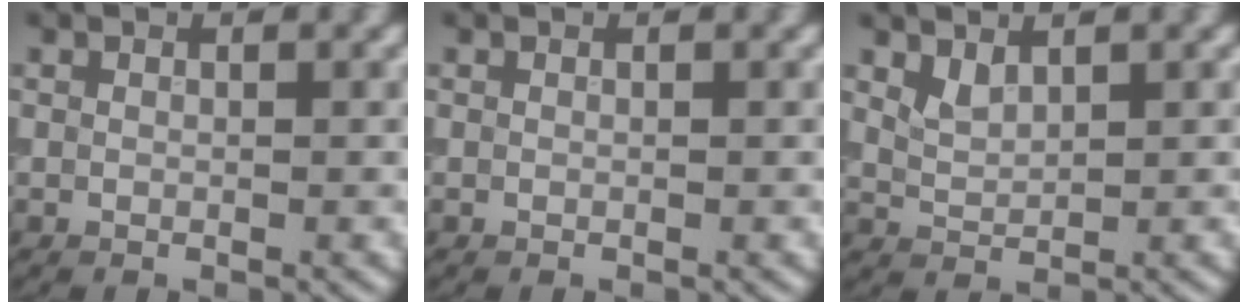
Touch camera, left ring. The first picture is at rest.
{"total": 0.0}
{"total": 1.5, "force": [1.2, 0.5, 0.7], "torque": [-0.019, 0.000, 0.031]}